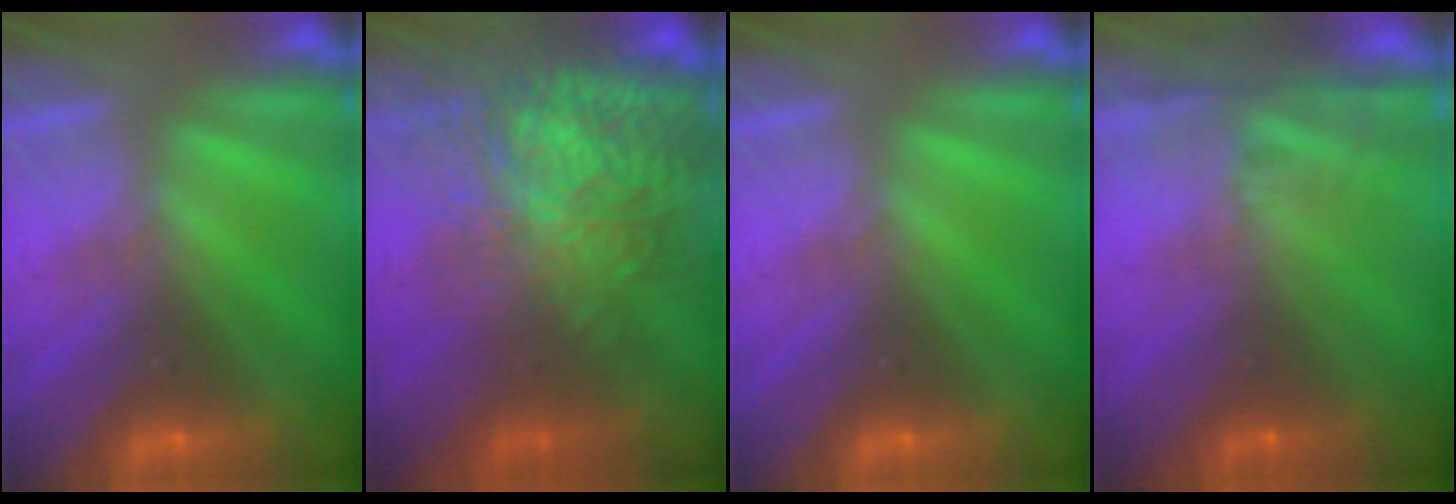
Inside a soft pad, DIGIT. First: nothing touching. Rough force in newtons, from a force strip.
{"total": 8.6}
{"total": 0.0}
{"total": 8.6}